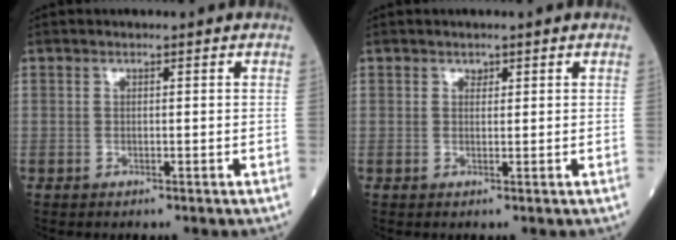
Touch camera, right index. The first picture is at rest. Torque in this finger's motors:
{"motor_torque": [-0.06, 0.00, -0.03, -0.01]}